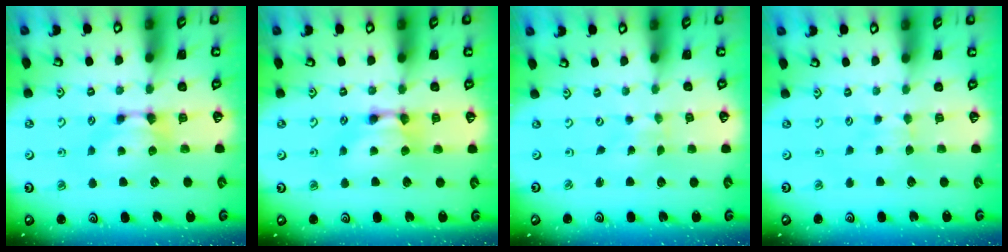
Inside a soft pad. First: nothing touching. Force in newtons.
{"total": 2.1, "press": 2.1, "slide": 0.1}
{"total": 5.1, "press": 5.1, "slide": 0.2}
{"total": 2.2, "press": 2.2, "slide": 0.4}